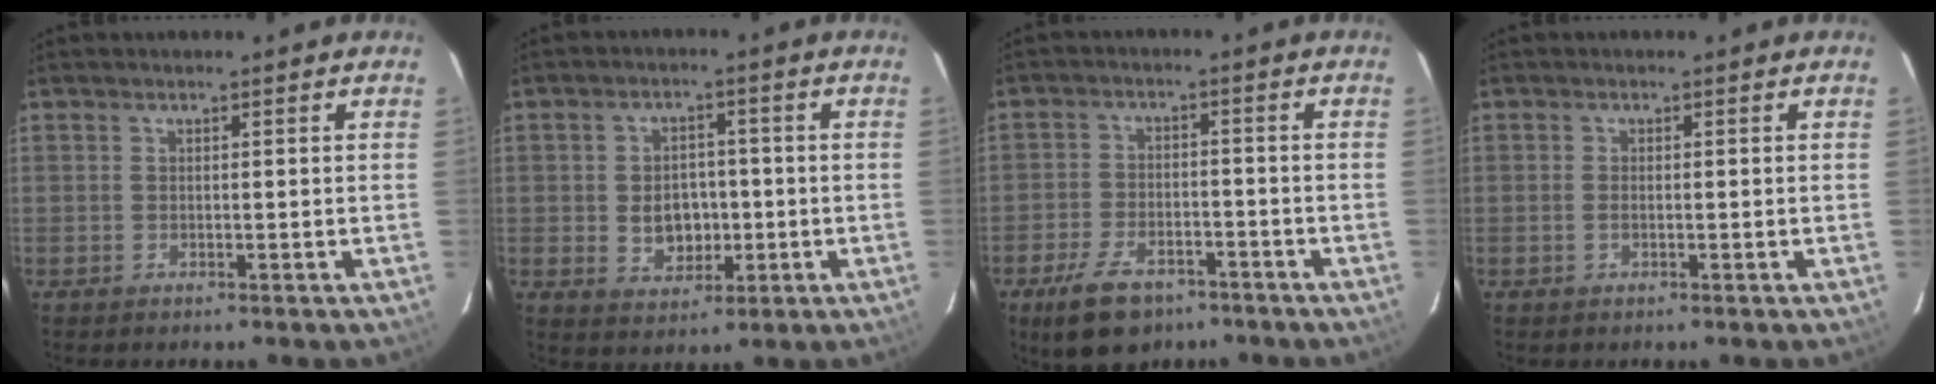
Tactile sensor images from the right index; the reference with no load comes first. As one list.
[{"total": 7.1, "force": [-1.1, 5.6, 4.3], "torque": [-0.088, 0.007, -0.006]}, {"total": 11.0, "force": [-7.3, 5.8, 5.8], "torque": [-0.136, -0.005, -0.121]}, {"total": 1.1, "force": [-0.5, 0.7, 0.8], "torque": [-0.020, 0.001, -0.009]}]